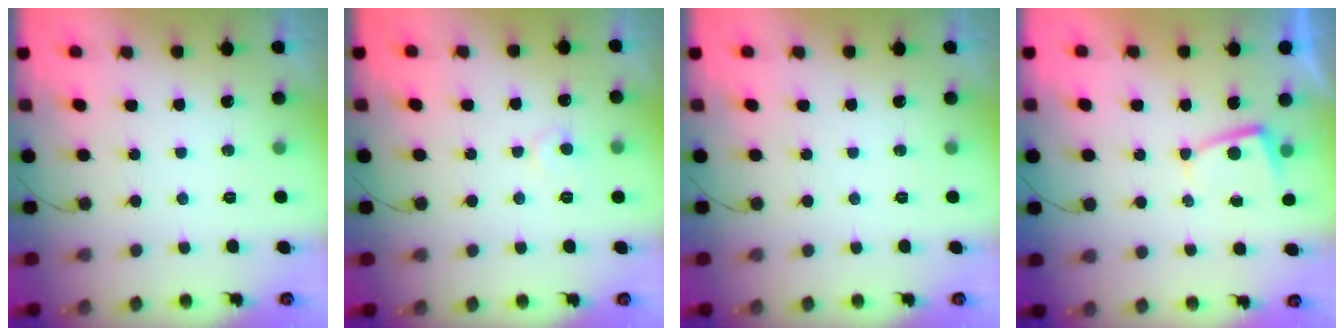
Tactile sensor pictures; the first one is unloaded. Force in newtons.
{"total": 5.6, "press": 5.5, "slide": 0.5}
{"total": 0.0}
{"total": 2.8, "press": 2.8, "slide": 0.5}